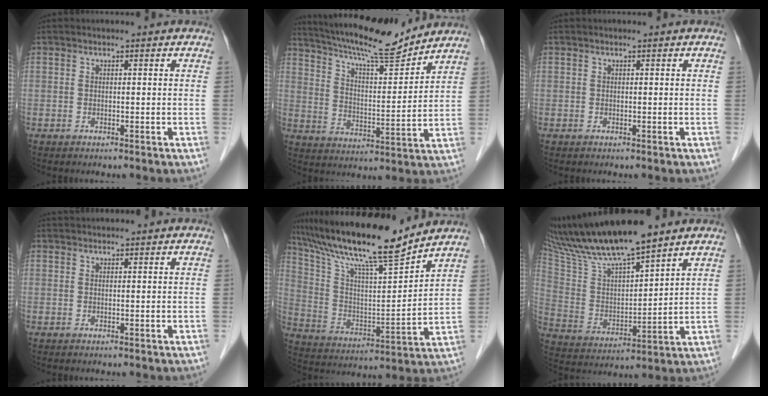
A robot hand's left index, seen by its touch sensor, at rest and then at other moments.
{"total": 14.8, "force": [13.6, 1.3, 5.8], "torque": [-0.107, 0.000, 0.222]}
{"total": 0.0}
{"total": 1.6, "force": [1.6, 0.2, 0.3], "torque": [-0.008, 0.026, 0.031]}
{"total": 18.3, "force": [15.7, 0.3, 9.4], "torque": [-0.173, 0.001, 0.271]}
{"total": 17.3, "force": [14.8, 1.2, 8.9], "torque": [-0.171, 0.012, 0.279]}